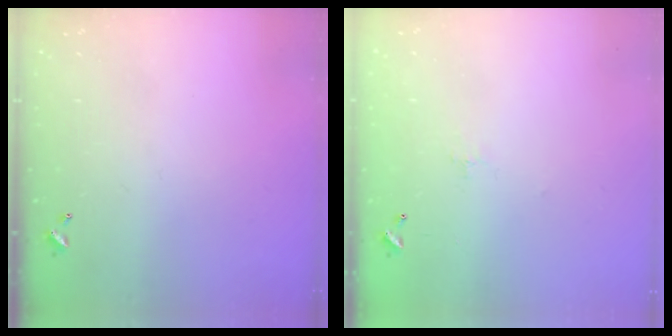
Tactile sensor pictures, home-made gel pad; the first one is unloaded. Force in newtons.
{"total": 6.9, "press": 6.9, "slide": 0.5}